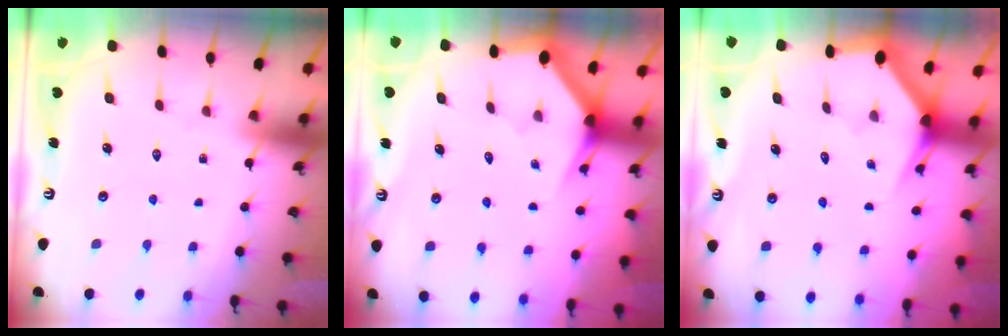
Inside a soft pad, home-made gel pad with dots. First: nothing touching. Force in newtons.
{"total": 2.7, "press": 2.7, "slide": 0.0}
{"total": 2.7, "press": 2.7, "slide": 0.1}